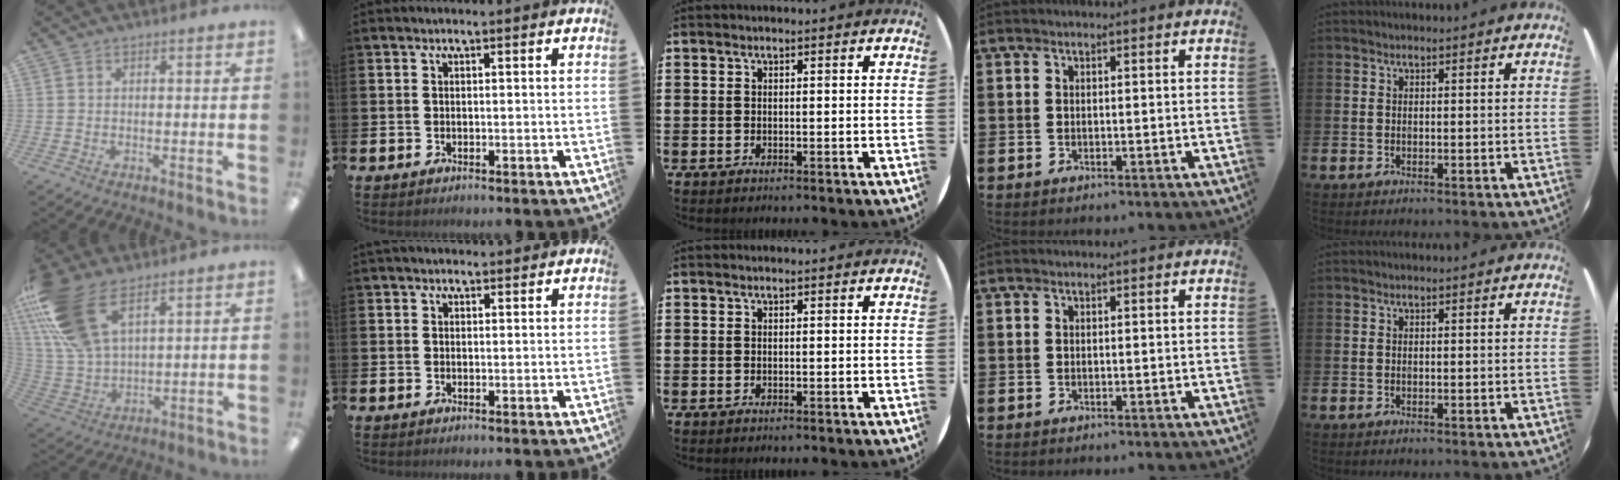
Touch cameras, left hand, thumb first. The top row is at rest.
{"thumb": {"total": 19.9, "force": [10.6, 10.3, 13.3], "torque": [-0.302, -0.034, 0.194]}, "index": {"total": 1.4, "force": [1.2, 0.7, 0.2], "torque": [0.004, 0.003, 0.021]}}